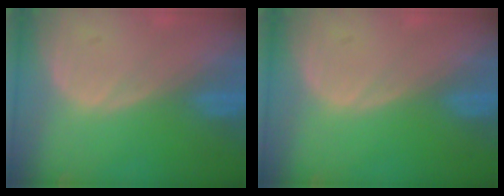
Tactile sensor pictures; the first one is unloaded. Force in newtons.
{"total": 0.0}